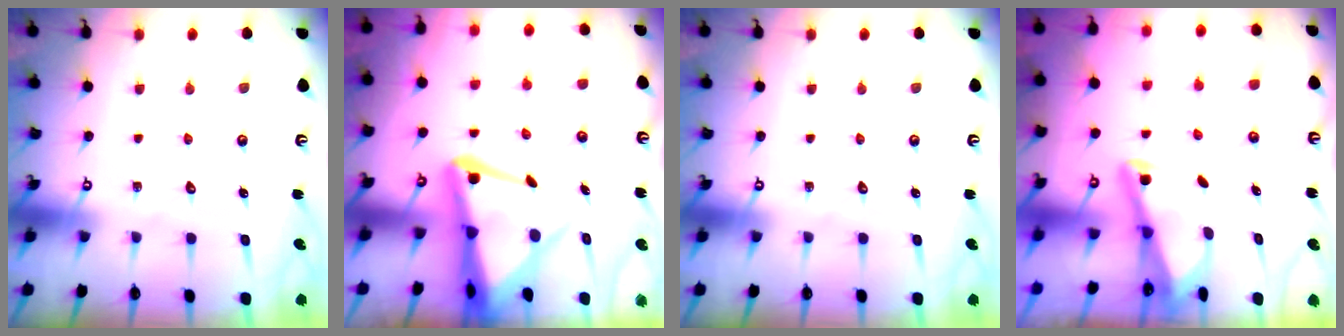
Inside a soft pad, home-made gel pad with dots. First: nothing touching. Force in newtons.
{"total": 9.0, "press": 8.9, "slide": 1.3}
{"total": 0.0}
{"total": 2.9, "press": 2.9, "slide": 0.4}